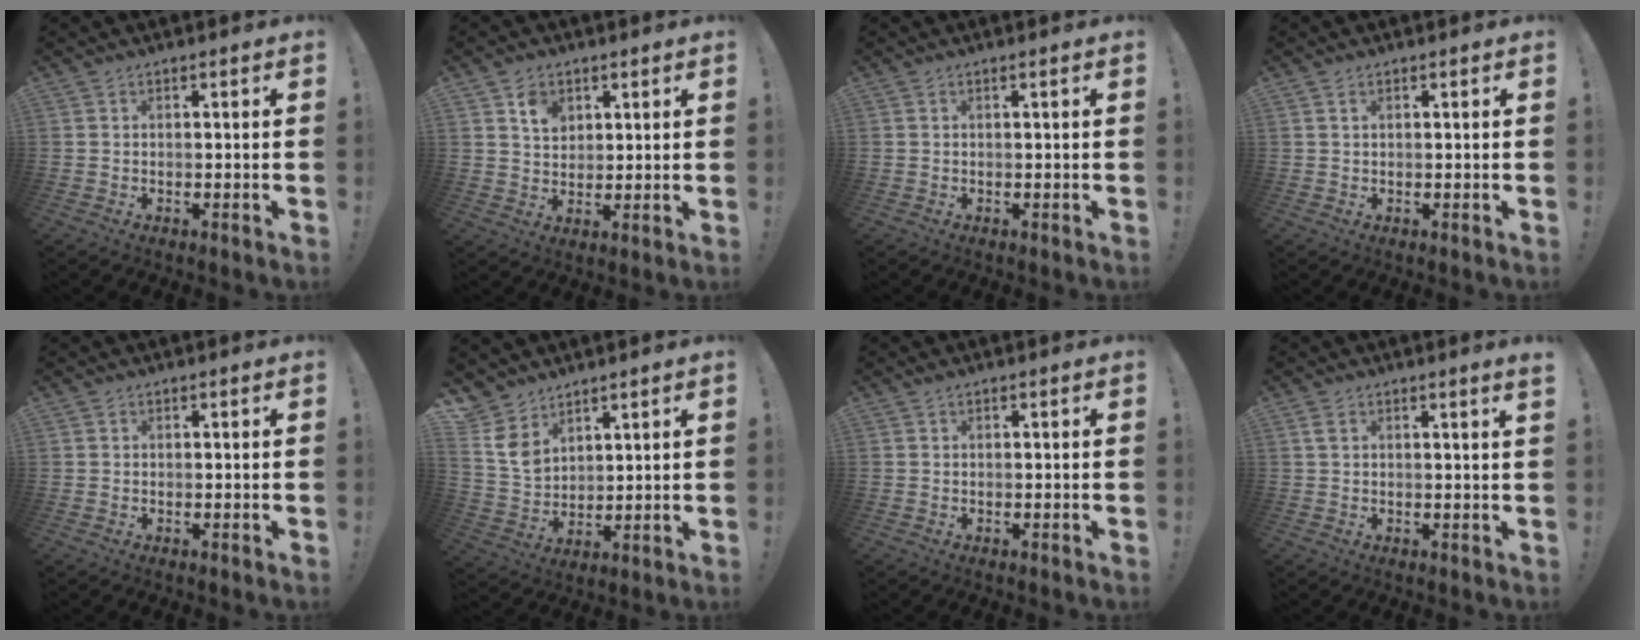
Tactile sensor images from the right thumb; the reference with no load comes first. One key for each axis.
{"total": 6.3, "fx": 3.5, "fy": 4.5, "fz": 2.6, "tx": -0.031, "ty": -0.016, "tz": 0.061}
{"total": 0.8, "fx": 0.3, "fy": -0.2, "fz": 0.7, "tx": -0.006, "ty": -0.003, "tz": 0.003}
{"total": 0.8, "fx": 0.4, "fy": 0.4, "fz": 0.5, "tx": -0.007, "ty": 0.000, "tz": 0.006}
{"total": 0.7, "fx": 0.4, "fy": 0.6, "fz": 0.0, "tx": 0.003, "ty": -0.002, "tz": 0.008}
{"total": 8.8, "fx": 6.1, "fy": 5.8, "fz": 2.6, "tx": -0.061, "ty": -0.038, "tz": 0.128}
{"total": 0.6, "fx": 0.5, "fy": 0.1, "fz": 0.3, "tx": 0.002, "ty": -0.002, "tz": 0.008}
{"total": 2.5, "fx": 1.8, "fy": -0.1, "fz": 1.8, "tx": -0.021, "ty": -0.009, "tz": 0.028}